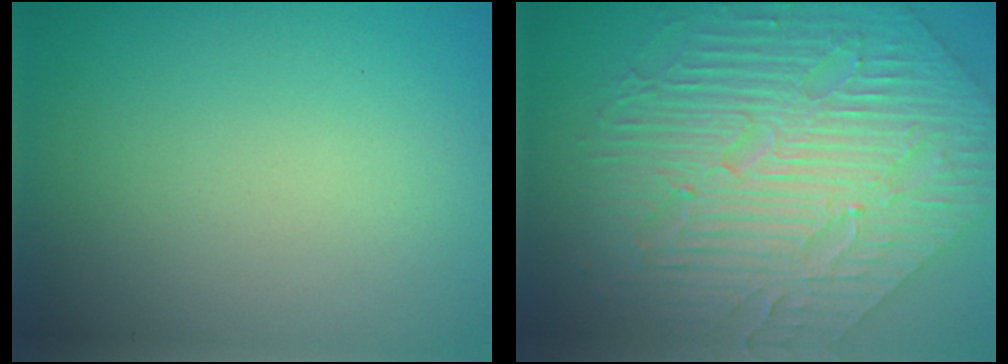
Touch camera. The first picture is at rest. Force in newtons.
{"total": 10.4, "press": 7.1, "slide": 7.6}